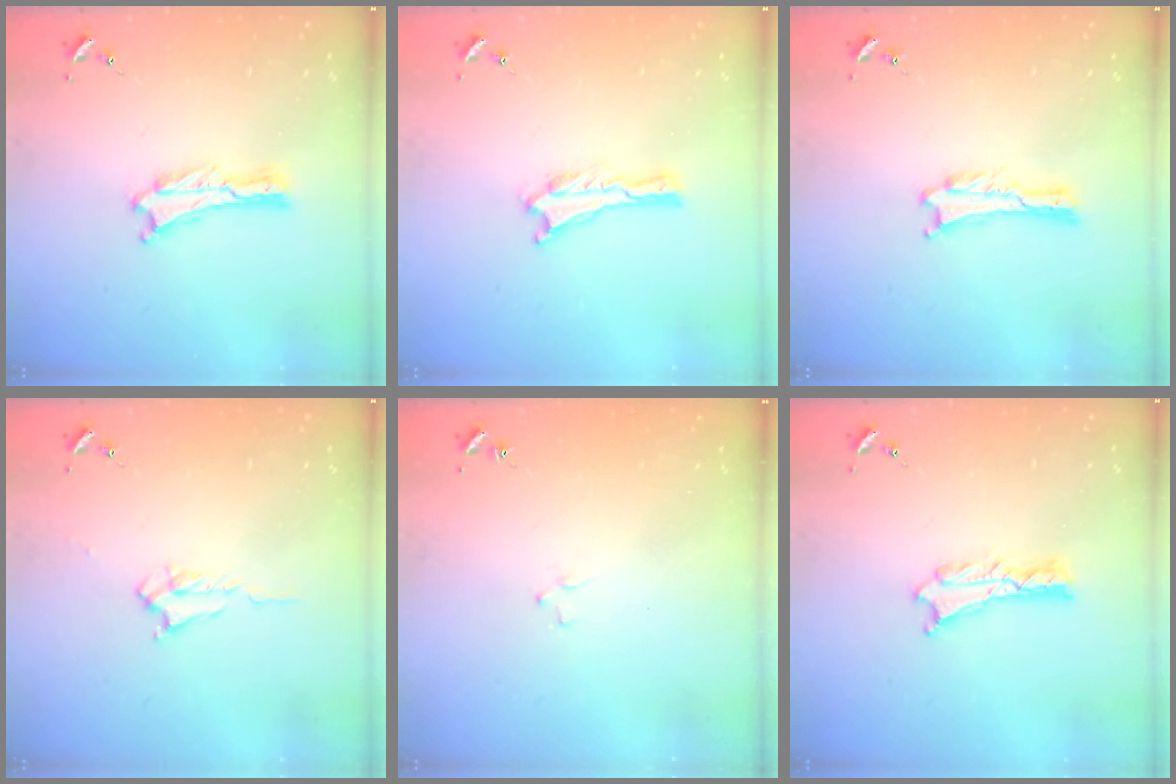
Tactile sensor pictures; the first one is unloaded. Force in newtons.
{"total": 0.0}
{"total": 0.0}
{"total": 1.7, "press": 1.7, "slide": 0.3}
{"total": 1.2, "press": 1.2, "slide": 0.2}
{"total": 0.7, "press": 0.7, "slide": 0.1}